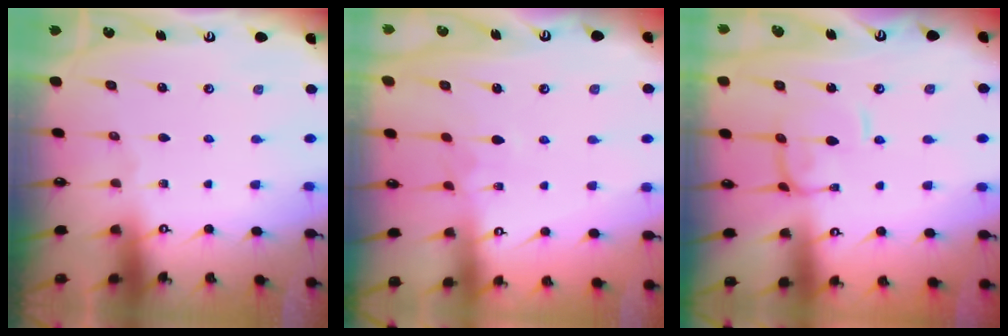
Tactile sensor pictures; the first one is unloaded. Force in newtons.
{"total": 3.2, "press": 3.1, "slide": 0.7}
{"total": 0.6, "press": 0.5, "slide": 0.4}